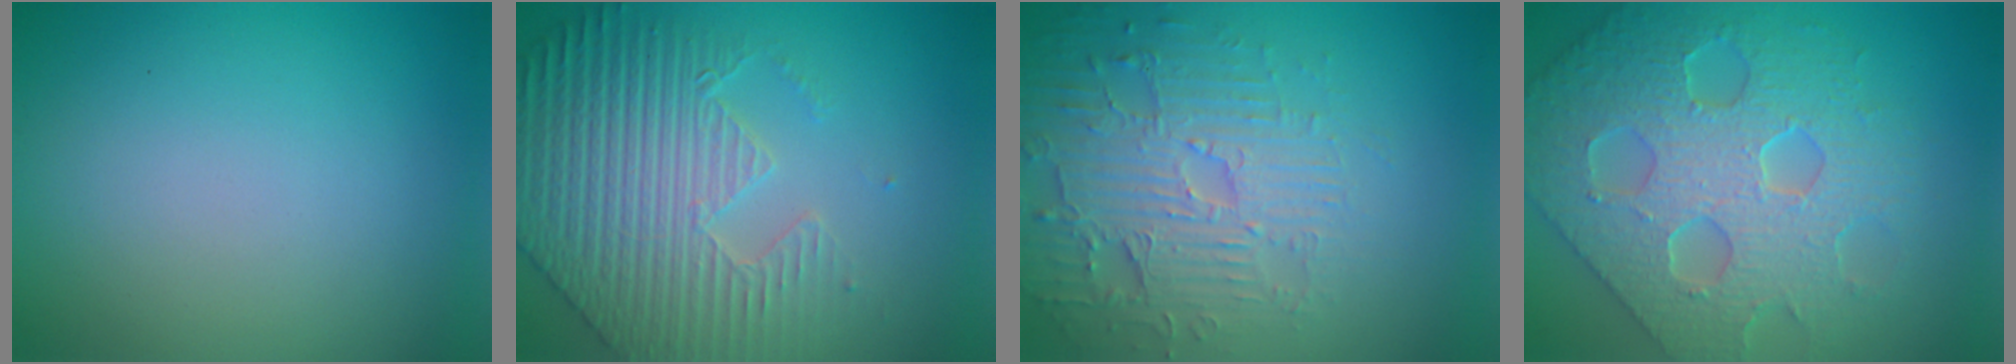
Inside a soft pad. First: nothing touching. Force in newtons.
{"total": 5.9, "press": 5.4, "slide": 2.5}
{"total": 4.6, "press": 4.2, "slide": 1.9}
{"total": 6.9, "press": 6.1, "slide": 3.3}